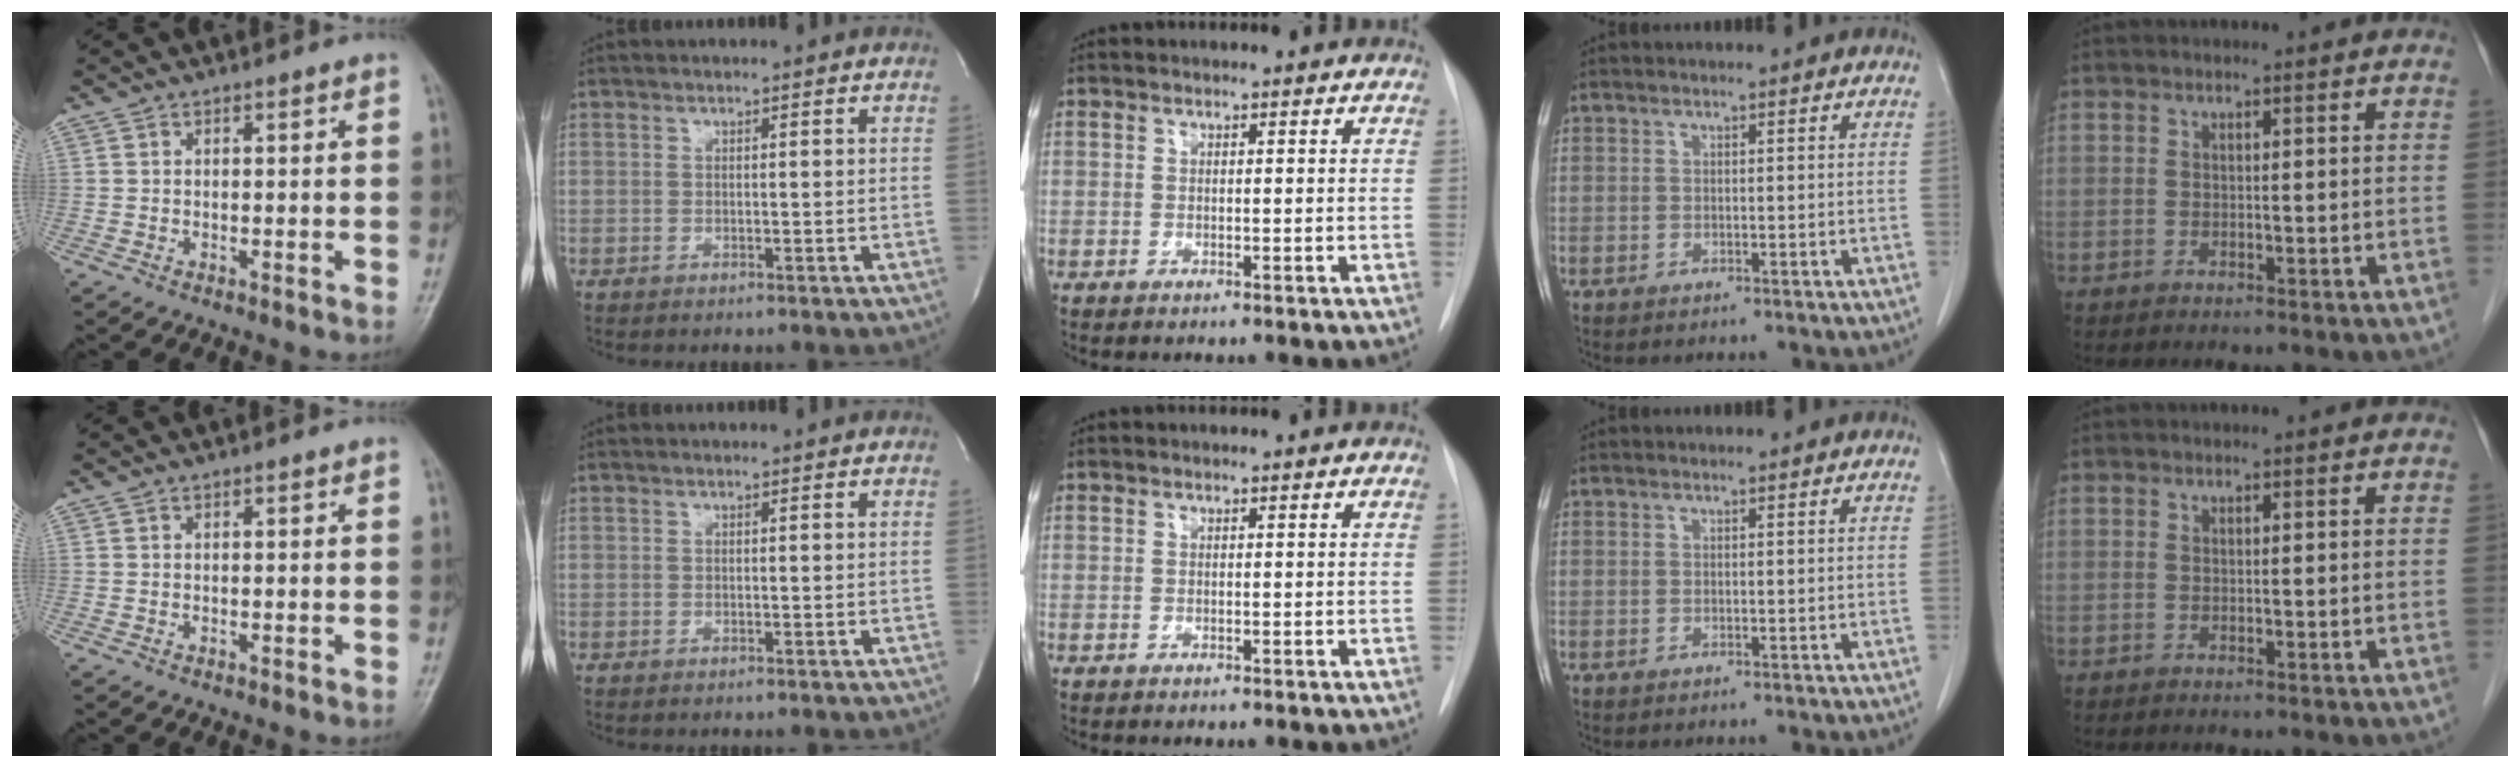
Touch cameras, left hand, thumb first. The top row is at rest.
{}